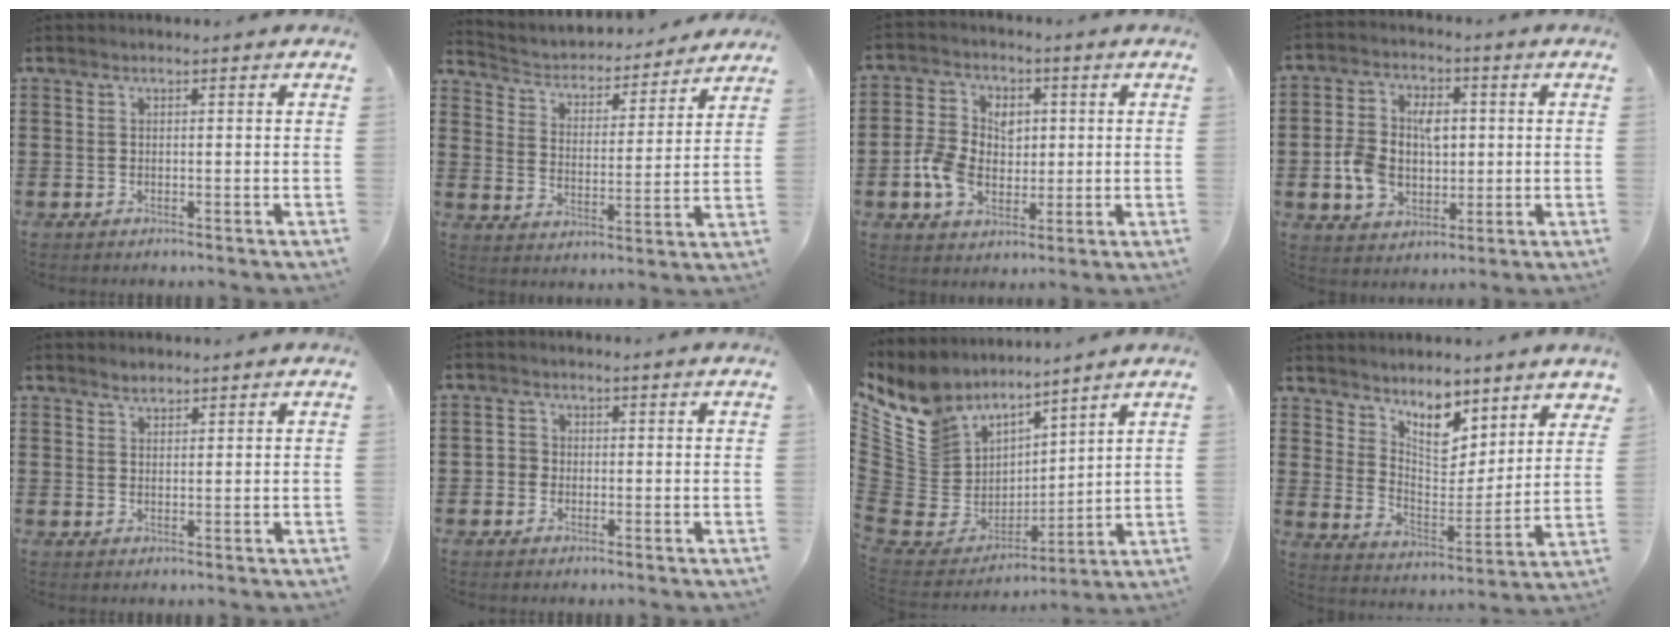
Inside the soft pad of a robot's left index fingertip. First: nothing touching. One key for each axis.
{"total": 3.3, "fx": 3.2, "fy": 0.8, "fz": 0.4, "tx": -0.029, "ty": -0.028, "tz": 0.046}
{"total": 7.5, "fx": -0.8, "fy": 5.8, "fz": 4.6, "tx": -0.121, "ty": 0.009, "tz": -0.020}
{"total": 8.7, "fx": -0.1, "fy": 6.2, "fz": 6.0, "tx": -0.147, "ty": 0.014, "tz": -0.006}
{"total": 1.4, "fx": 1.3, "fy": 0.5, "fz": 0.2, "tx": -0.005, "ty": 0.003, "tz": 0.025}
{"total": 1.5, "fx": -0.4, "fy": 1.4, "fz": 0.3, "tx": -0.012, "ty": 0.004, "tz": -0.011}
{"total": 11.2, "fx": 7.3, "fy": 8.1, "fz": 2.7, "tx": -0.116, "ty": -0.062, "tz": 0.142}
{"total": 7.2, "fx": 6.1, "fy": 2.7, "fz": 2.7, "tx": -0.050, "ty": -0.044, "tz": 0.102}